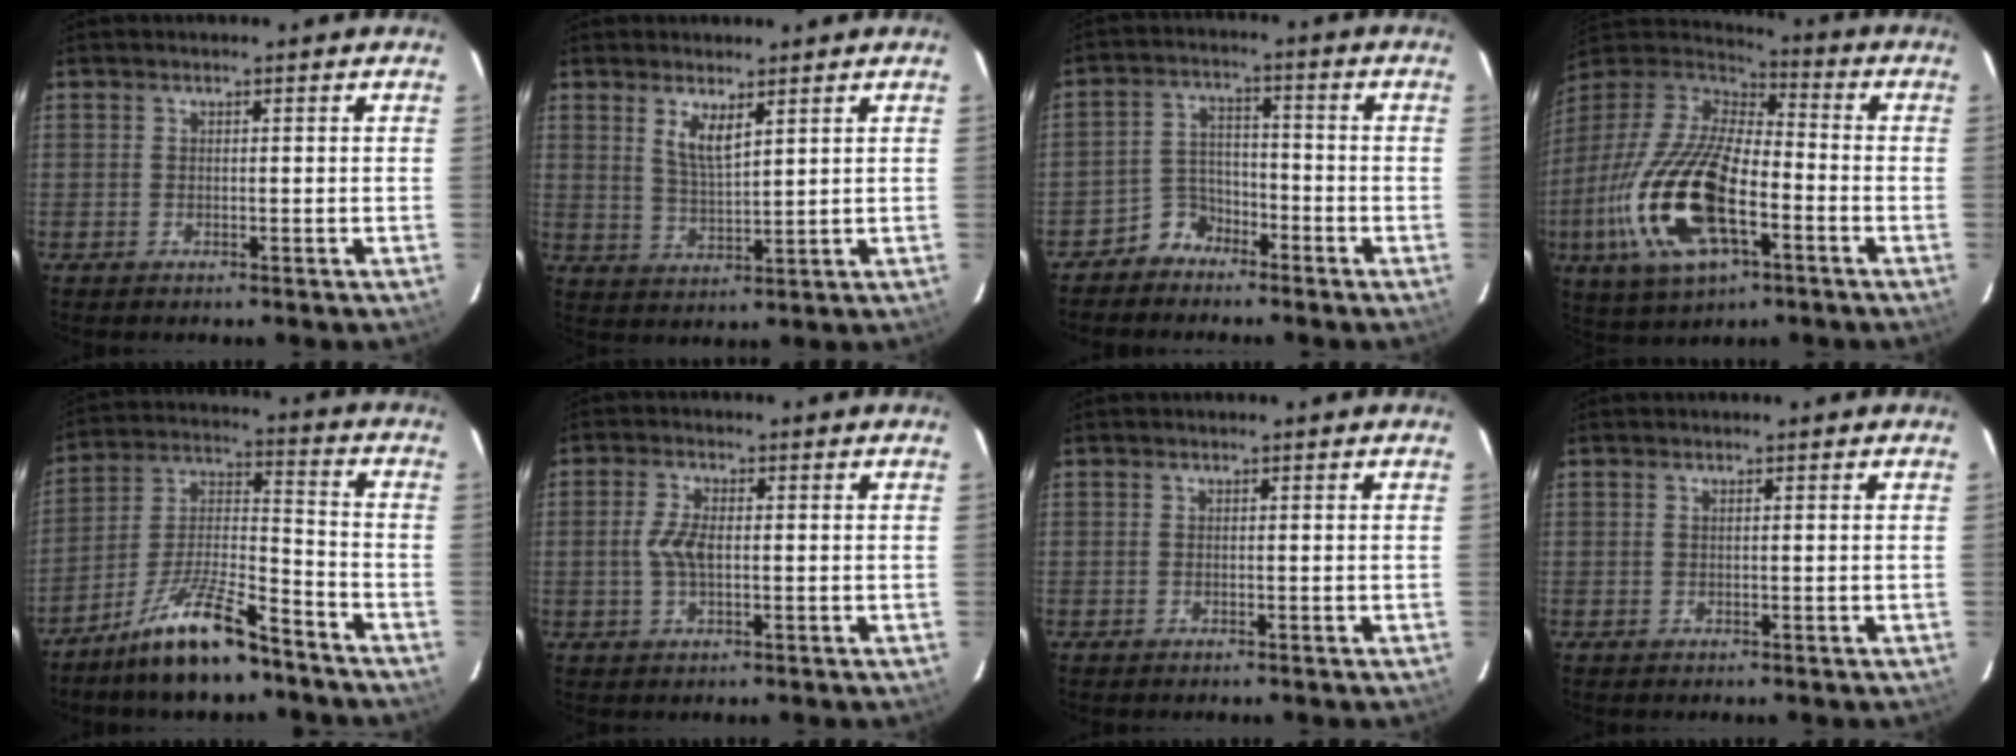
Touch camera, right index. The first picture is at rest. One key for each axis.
{"total": 5.1, "fx": 2.8, "fy": 1.5, "fz": 4.1, "tx": -0.076, "ty": -0.008, "tz": 0.055}
{"total": 5.4, "fx": -4.2, "fy": 3.3, "fz": 0.4, "tx": -0.012, "ty": 0.025, "tz": -0.080}
{"total": 23.9, "fx": -8.0, "fy": 10.6, "fz": 19.9, "tx": -0.425, "ty": -0.037, "tz": -0.148}
{"total": 14.5, "fx": -10.7, "fy": 3.3, "fz": 9.2, "tx": -0.183, "ty": 0.011, "tz": -0.192}
{"total": 4.2, "fx": -0.3, "fy": 1.9, "fz": 3.7, "tx": -0.080, "ty": 0.002, "tz": -0.004}
{"total": 0.0}
{"total": 0.0}